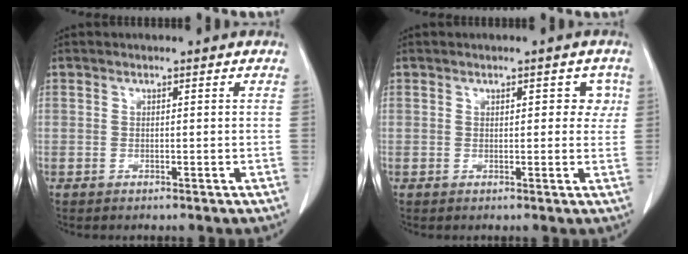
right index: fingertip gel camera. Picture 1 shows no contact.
{"total": 3.4, "force": [1.1, 1.8, 2.6], "torque": [-0.022, 0.010, 0.009]}